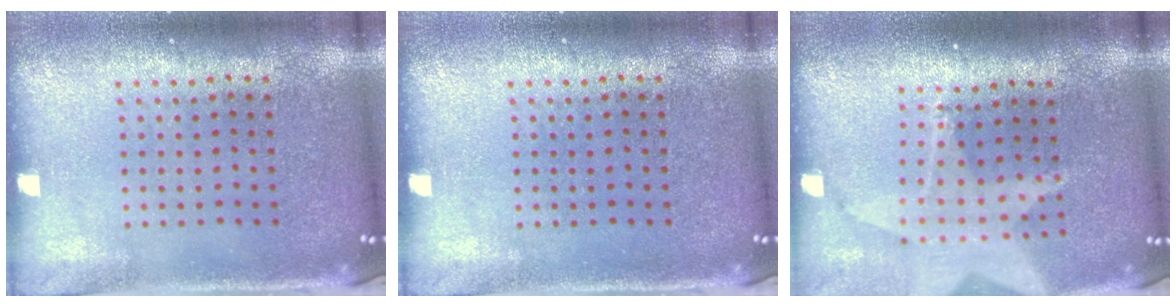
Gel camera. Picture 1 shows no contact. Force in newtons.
{"total": 0.0}
{"total": 2.0, "press": 1.5, "slide": 1.2}